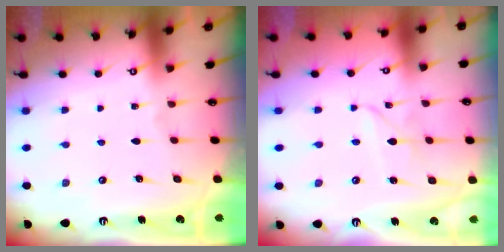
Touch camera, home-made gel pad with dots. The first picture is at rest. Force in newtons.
{"total": 2.2, "press": 2.2, "slide": 0.2}